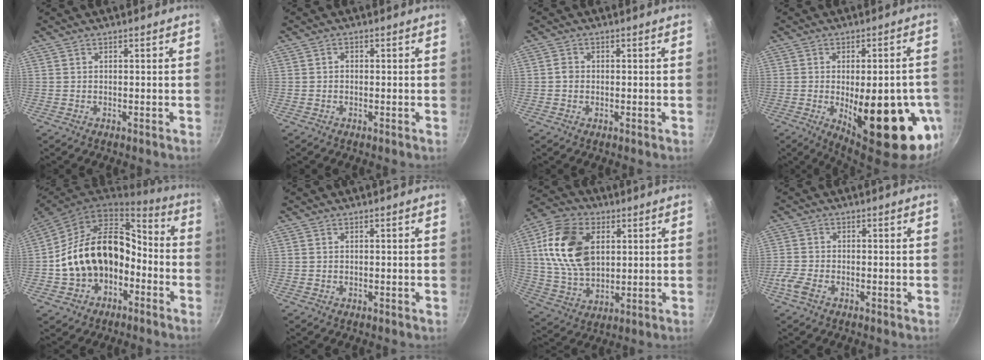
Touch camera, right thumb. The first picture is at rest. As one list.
[{"total": 1.0, "force": [-0.1, 0.8, 0.5], "torque": [-0.008, 0.005, -0.003]}, {"total": 1.8, "force": [-0.1, 1.6, 0.8], "torque": [-0.012, 0.006, -0.005]}, {"total": 21.8, "force": [-5.7, 8.2, 19.3], "torque": [-0.233, 0.001, -0.062]}, {"total": 18.8, "force": [-4.3, 13.7, 12.2], "torque": [-0.183, 0.076, -0.069]}, {"total": 0.0}, {"total": 17.6, "force": [4.0, 11.7, 12.6], "torque": [-0.218, -0.006, 0.077]}, {"total": 3.7, "force": [-1.9, 2.0, 2.5], "torque": [-0.065, 0.008, -0.046]}]